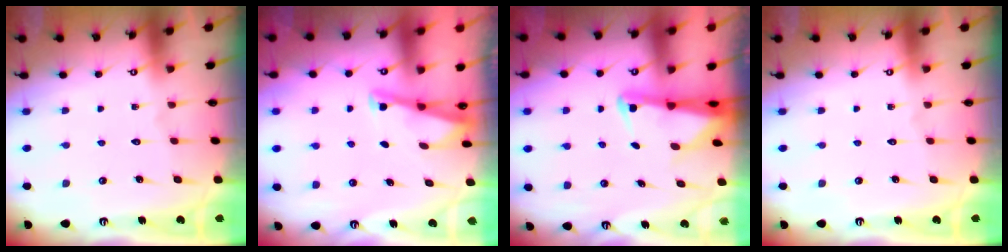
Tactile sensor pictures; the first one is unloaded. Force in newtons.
{"total": 2.9, "press": 2.9, "slide": 0.3}
{"total": 2.7, "press": 2.7, "slide": 0.4}
{"total": 0.0}